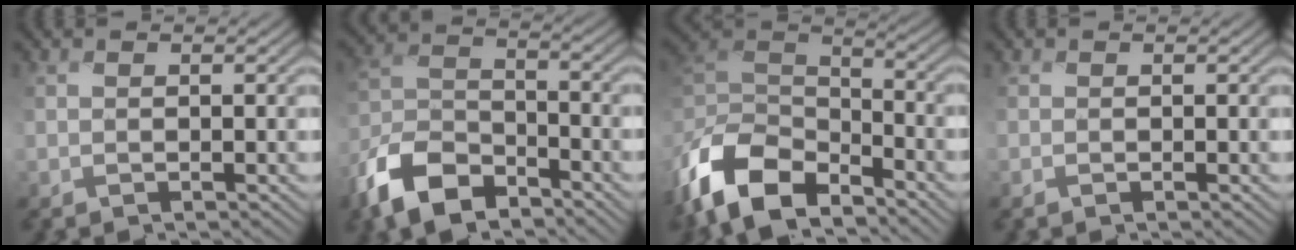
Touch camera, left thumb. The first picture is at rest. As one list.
[{"total": 10.1, "force": [-7.0, 4.7, 5.5], "torque": [-0.120, -0.010, -0.155]}, {"total": 14.3, "force": [-9.2, 7.1, 8.4], "torque": [-0.215, -0.019, -0.181]}, {"total": 0.8, "force": [-0.4, 0.7, 0.2], "torque": [-0.007, -0.003, -0.009]}]